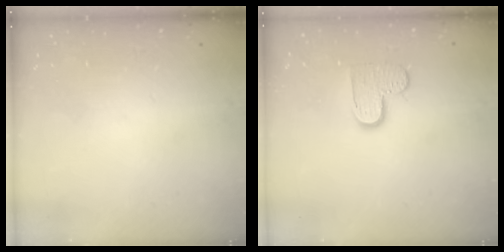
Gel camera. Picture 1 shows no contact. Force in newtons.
{"total": 8.5, "press": 8.4, "slide": 0.4}